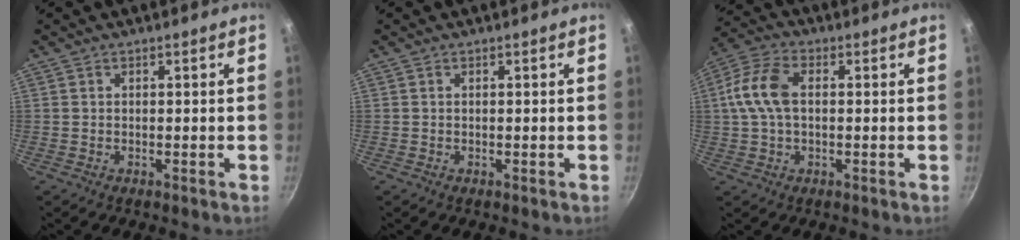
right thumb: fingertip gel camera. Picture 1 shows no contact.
{"total": 0.0}
{"total": 9.6, "force": [0.9, 5.8, 7.6], "torque": [-0.157, 0.024, 0.007]}